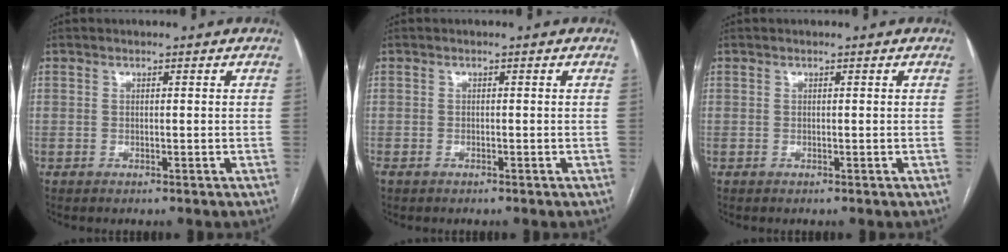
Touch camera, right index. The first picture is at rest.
{"total": 0.7, "force": [-0.6, 0.3, 0.3], "torque": [-0.010, -0.001, -0.010]}
{"total": 0.0}